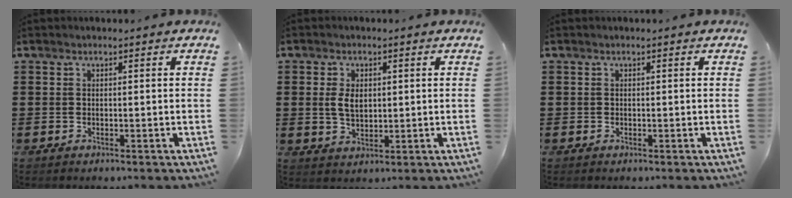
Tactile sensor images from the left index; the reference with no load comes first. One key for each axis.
{"total": 3.9, "fx": 0.7, "fy": 2.3, "fz": 3.0, "tx": -0.072, "ty": 0.005, "tz": 0.010}
{"total": 0.0}